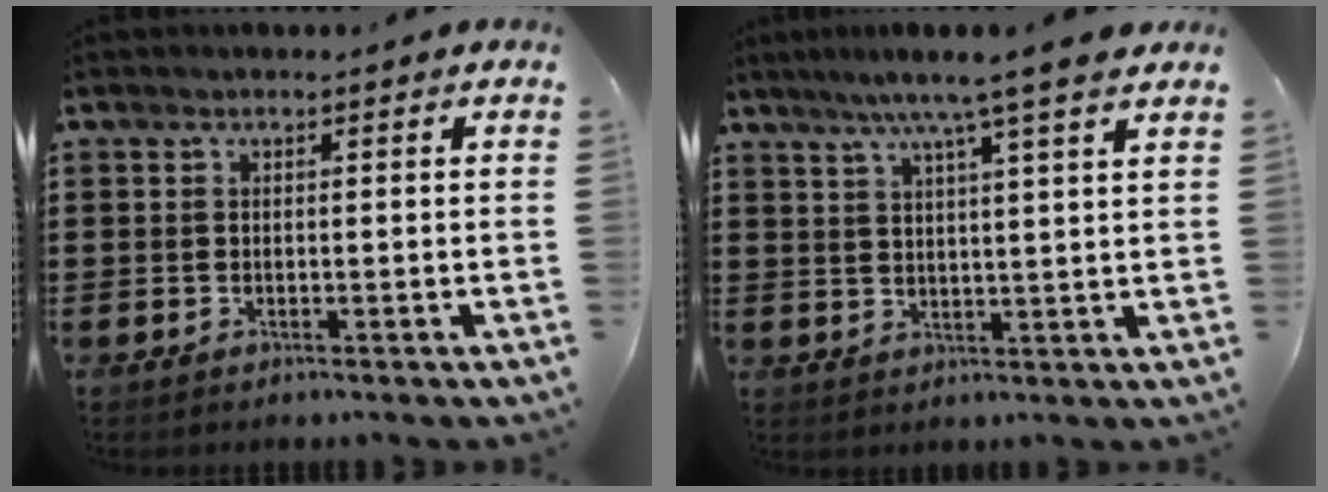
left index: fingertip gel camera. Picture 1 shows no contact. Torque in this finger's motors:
{"motor_torque": [2.14, 0.00, 0.38, 0.21]}